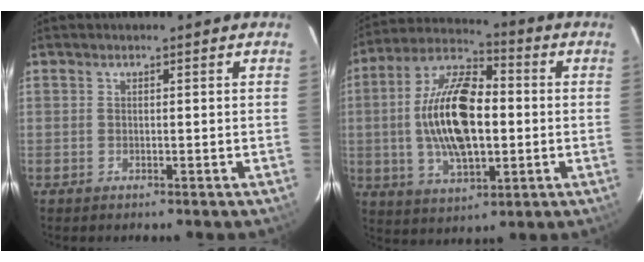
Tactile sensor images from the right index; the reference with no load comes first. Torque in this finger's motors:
{"motor_torque": [2.14, 0.00, 0.77, 0.21]}